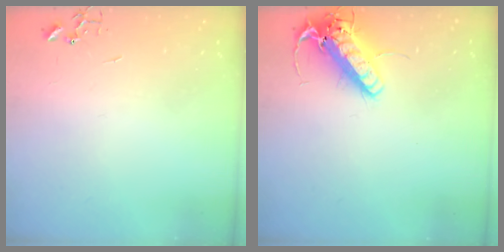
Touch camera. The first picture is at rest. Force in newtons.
{"total": 15.6, "press": 15.3, "slide": 3.2}